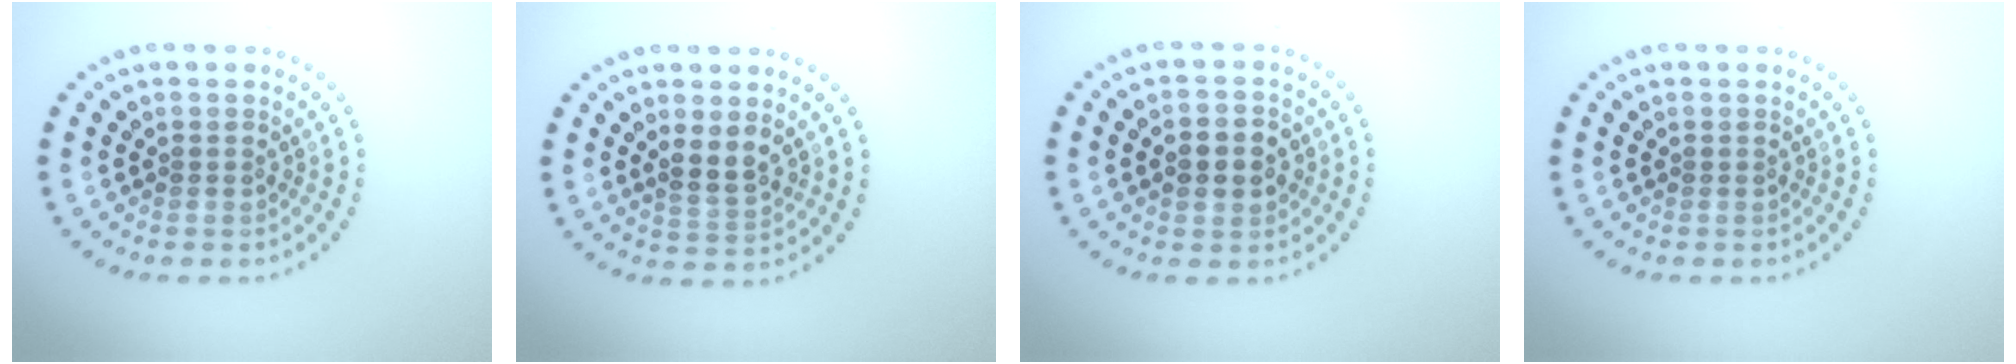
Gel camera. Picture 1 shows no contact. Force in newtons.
{"total": 2.4, "press": 2.2, "slide": 0.9}
{"total": 2.9, "press": 2.9, "slide": 0.2}
{"total": 0.0}